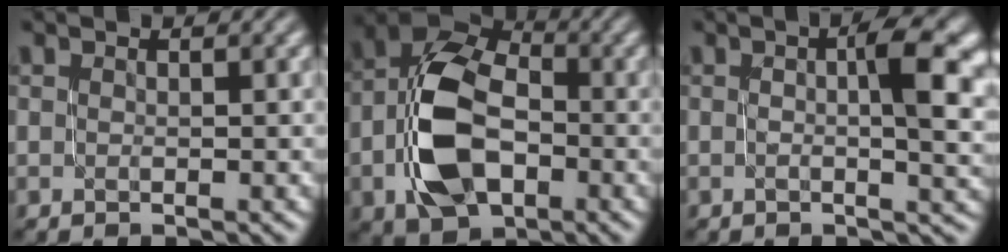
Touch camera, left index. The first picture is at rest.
{"total": 9.3, "force": [-1.8, 6.2, 6.8], "torque": [-0.151, 0.007, -0.038]}
{"total": 6.9, "force": [0.7, 2.1, 6.5], "torque": [-0.081, 0.005, 0.009]}